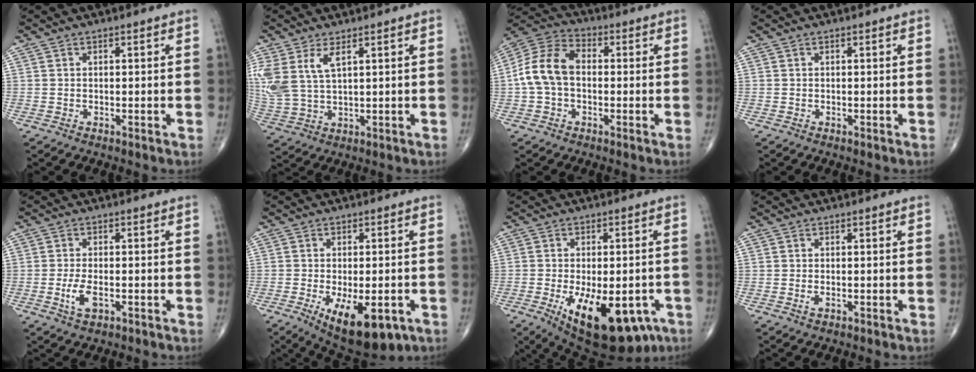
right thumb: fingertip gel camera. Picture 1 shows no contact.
{"total": 9.4, "force": [3.9, 4.3, 7.3], "torque": [-0.179, -0.009, 0.092]}
{"total": 11.1, "force": [-0.5, 7.7, 8.0], "torque": [-0.156, 0.035, -0.021]}
{"total": 0.0}
{"total": 4.2, "force": [-1.4, 2.0, 3.5], "torque": [-0.071, 0.001, -0.023]}
{"total": 13.7, "force": [-5.7, 6.1, 10.9], "torque": [-0.163, -0.004, -0.071]}
{"total": 19.4, "force": [-8.2, 9.2, 14.9], "torque": [-0.193, -0.003, -0.101]}
{"total": 1.2, "force": [-0.4, 0.6, 0.9], "torque": [-0.020, 0.000, -0.007]}